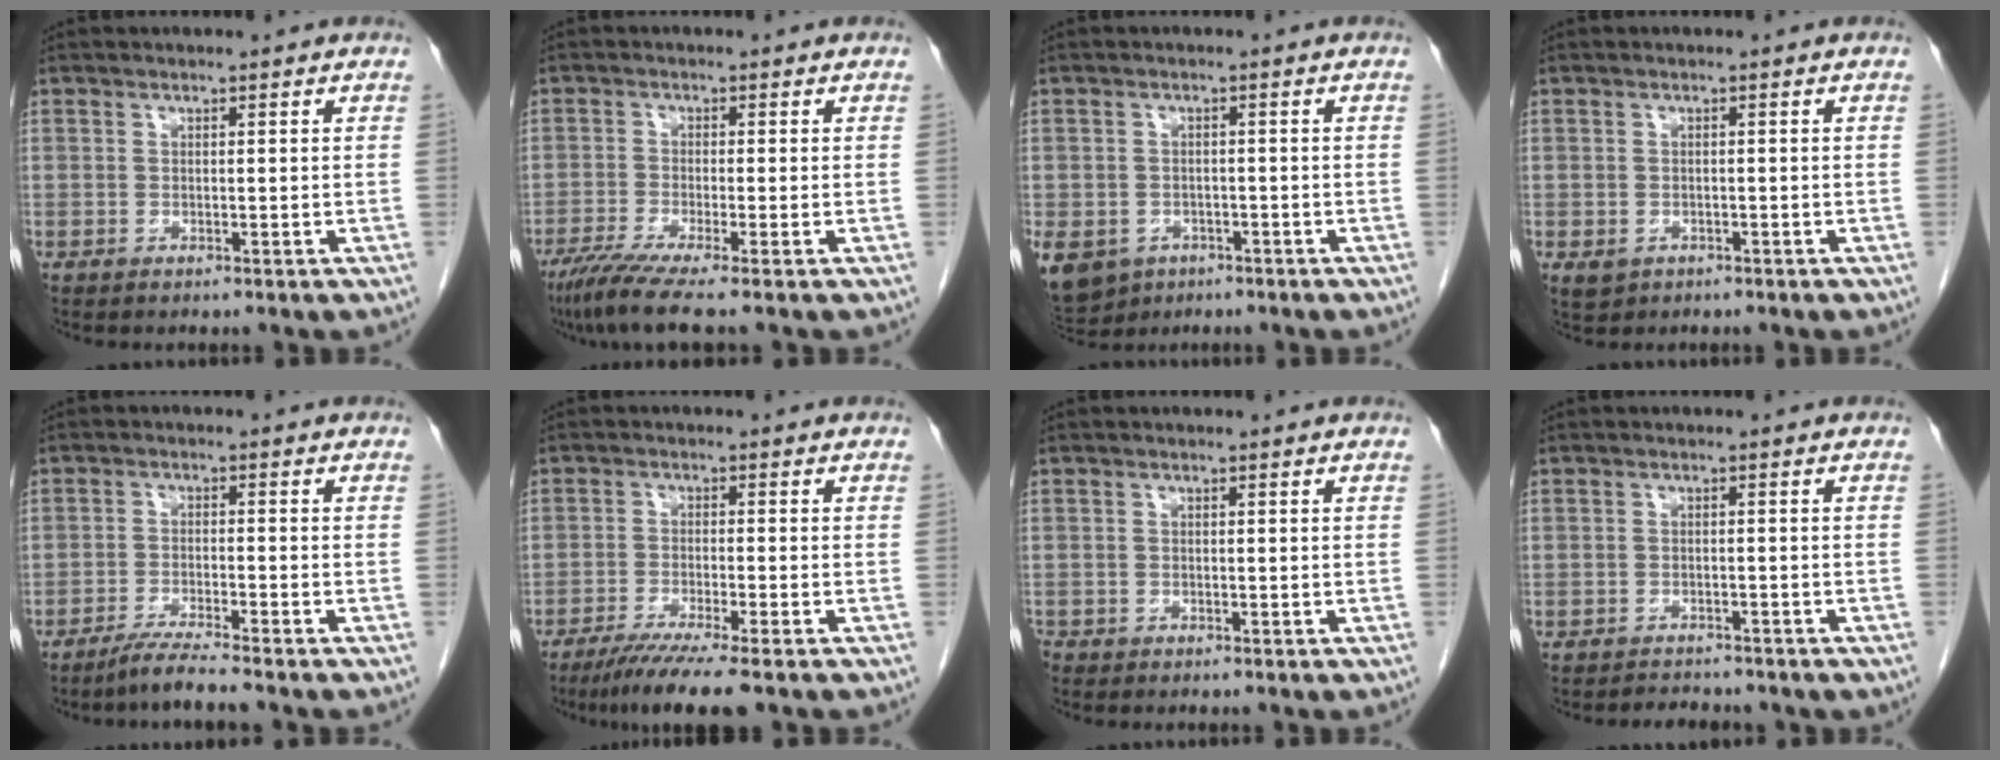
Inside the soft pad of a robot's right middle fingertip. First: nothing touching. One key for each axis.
{"total": 6.3, "fx": -4.7, "fy": -0.7, "fz": 4.1, "tx": -0.068, "ty": -0.021, "tz": -0.086}
{"total": 14.2, "fx": -7.1, "fy": 11.0, "fz": 5.4, "tx": -0.165, "ty": -0.009, "tz": -0.093}
{"total": 2.0, "fx": -1.0, "fy": 1.6, "fz": 0.7, "tx": -0.011, "ty": 0.002, "tz": -0.007}
{"total": 4.7, "fx": -4.0, "fy": -0.9, "fz": 2.3, "tx": -0.046, "ty": -0.017, "tz": -0.077}
{"total": 7.7, "fx": -5.9, "fy": -0.6, "fz": 5.0, "tx": -0.078, "ty": -0.021, "tz": -0.096}
{"total": 1.0, "fx": -0.8, "fy": 0.5, "fz": 0.2, "tx": -0.007, "ty": 0.000, "tz": -0.017}
{"total": 4.3, "fx": -3.8, "fy": 1.6, "fz": 1.1, "tx": -0.018, "ty": 0.001, "tz": -0.046}